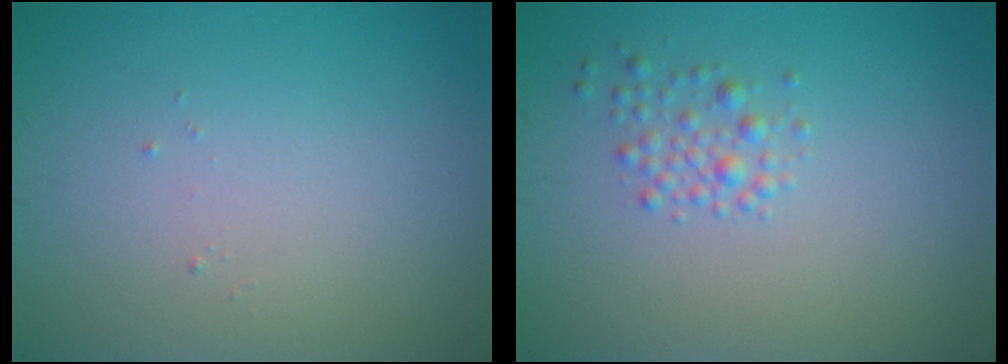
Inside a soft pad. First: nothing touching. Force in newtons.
{"total": 1.7, "press": 1.7, "slide": 0.1}